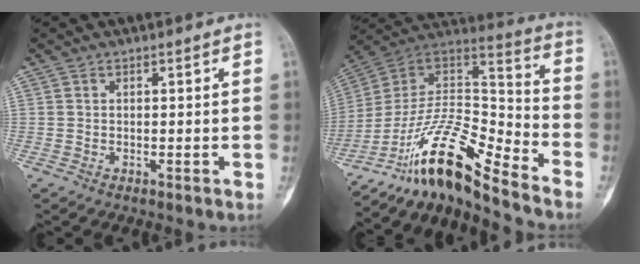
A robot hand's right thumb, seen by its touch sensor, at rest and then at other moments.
{"total": 17.0, "force": [-13.5, 2.9, 9.9], "torque": [-0.168, 0.112, -0.247]}